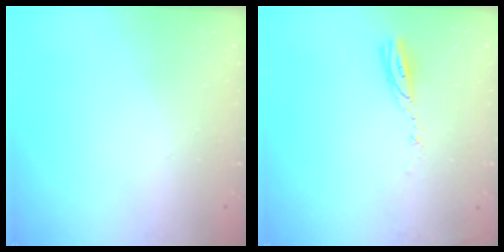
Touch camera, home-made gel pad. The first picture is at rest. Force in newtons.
{"total": 3.5, "press": 3.5, "slide": 0.3}